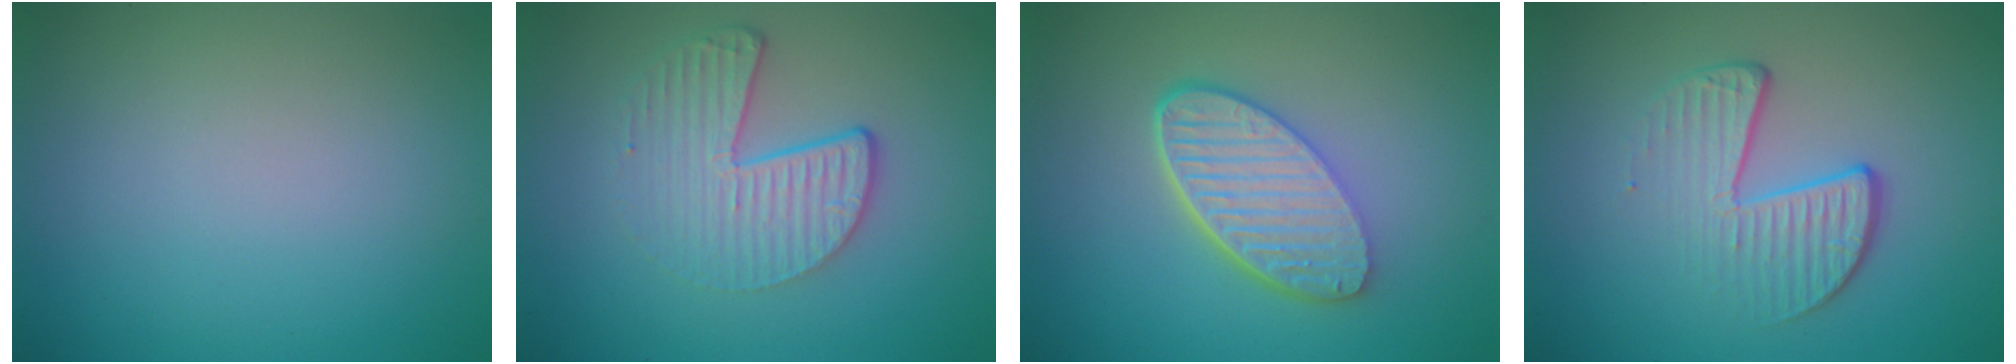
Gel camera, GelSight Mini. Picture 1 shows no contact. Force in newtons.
{"total": 4.5, "press": 3.1, "slide": 3.3}
{"total": 6.0, "press": 4.4, "slide": 4.1}
{"total": 4.1, "press": 2.7, "slide": 3.1}